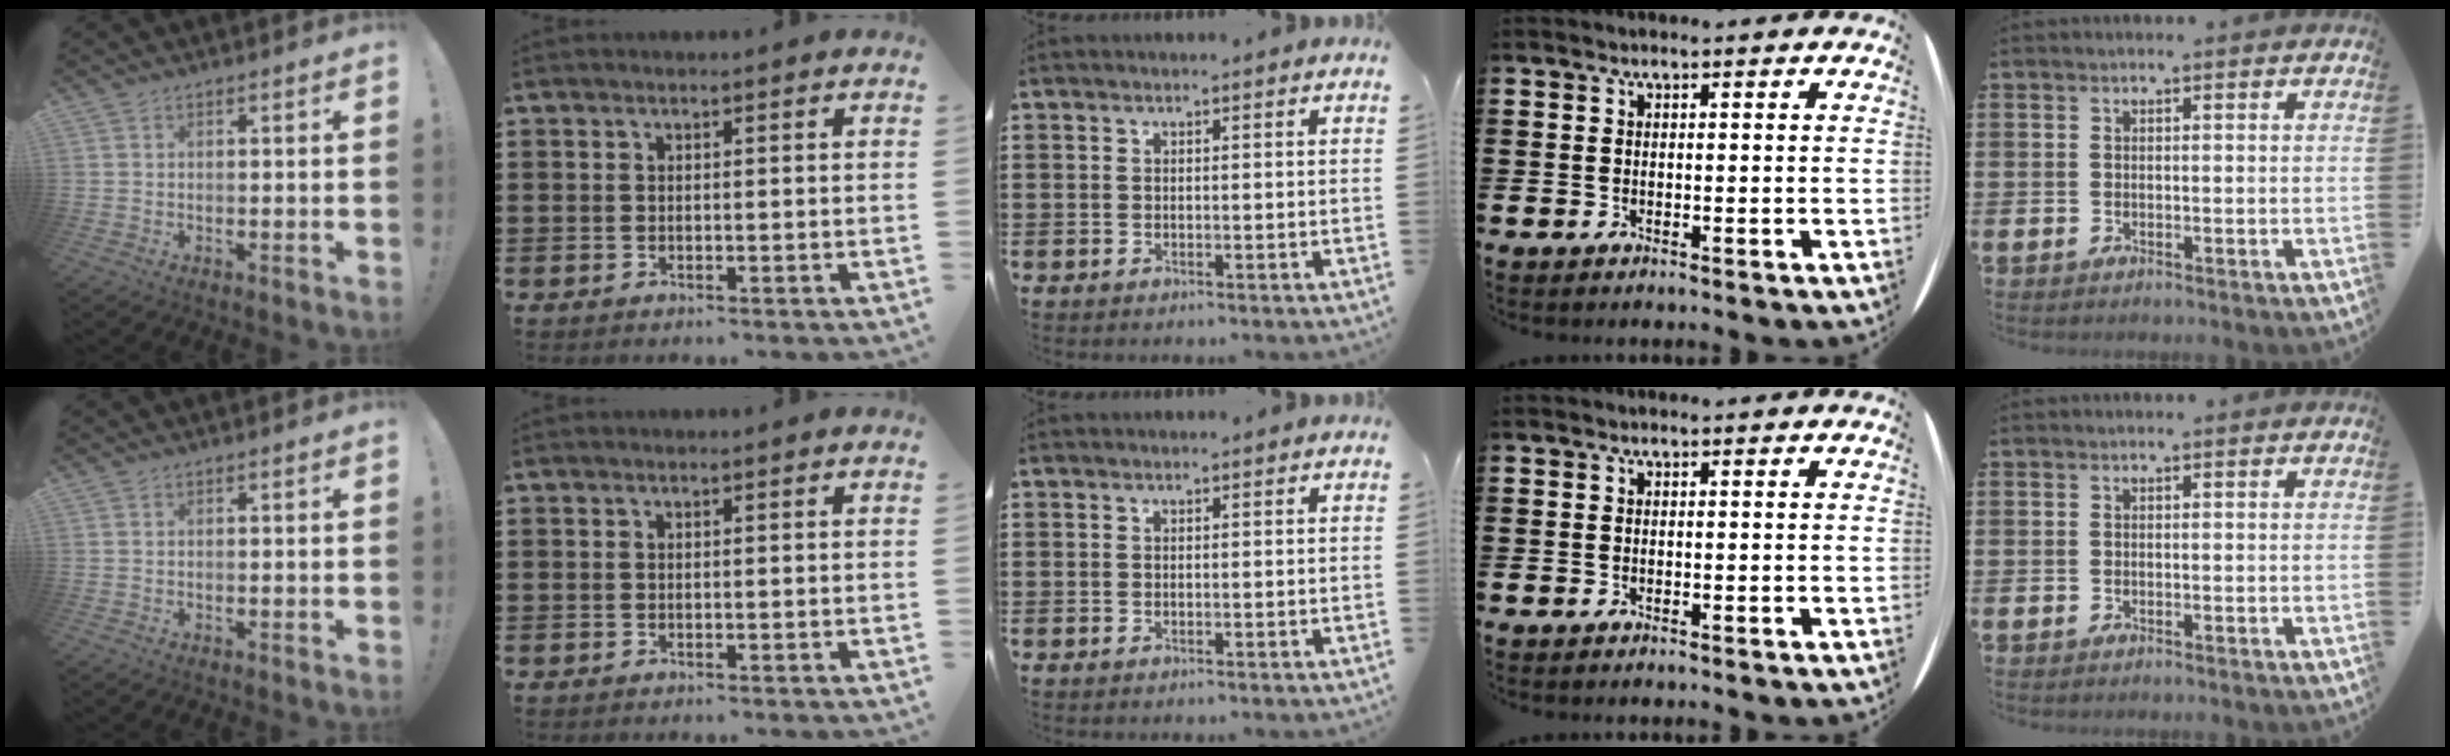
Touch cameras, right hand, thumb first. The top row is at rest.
{}